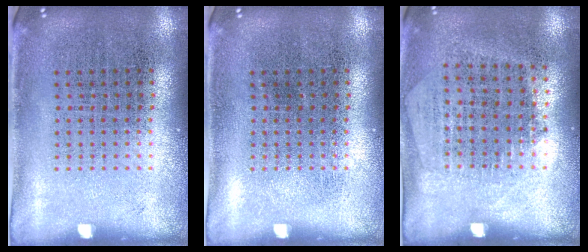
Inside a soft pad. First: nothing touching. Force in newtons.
{"total": 0.0}
{"total": 1.2, "press": 1.0, "slide": 0.6}